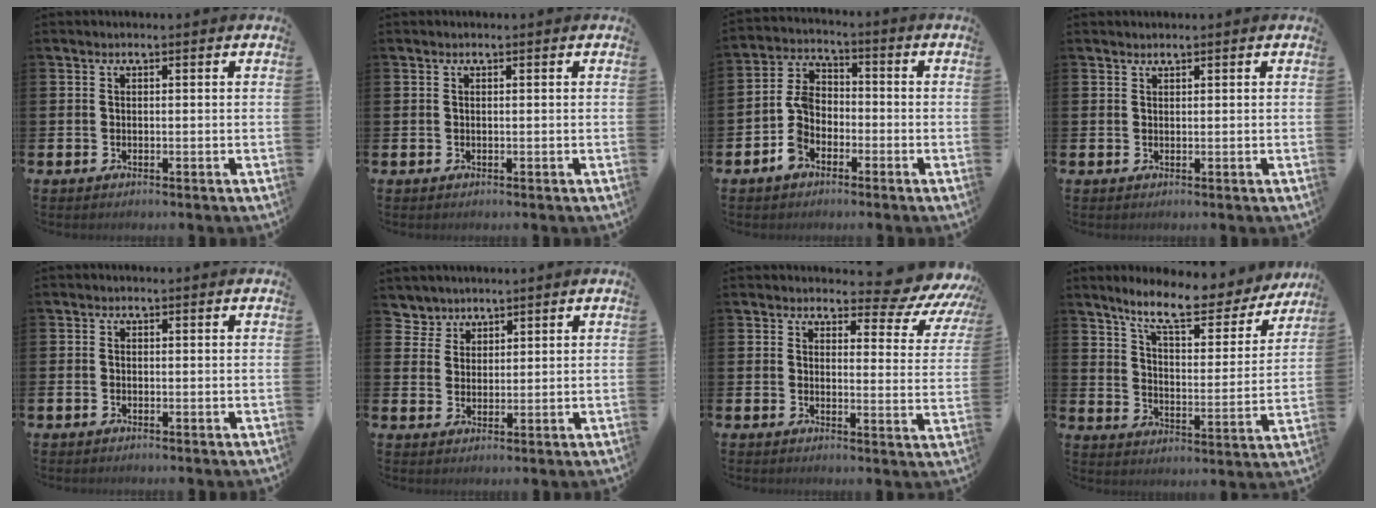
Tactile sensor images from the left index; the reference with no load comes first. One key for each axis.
{"total": 0.0}
{"total": 5.9, "fx": -2.5, "fy": 4.0, "fz": 3.4, "tx": -0.084, "ty": 0.010, "tz": -0.054}
{"total": 0.9, "fx": 0.9, "fy": 0.2, "fz": 0.0, "tx": 0.014, "ty": -0.004, "tz": 0.014}
{"total": 0.6, "fx": -0.3, "fy": 0.5, "fz": 0.3, "tx": -0.002, "ty": 0.001, "tz": -0.009}
{"total": 2.7, "fx": 2.4, "fy": 1.3, "fz": -0.1, "tx": 0.009, "ty": -0.008, "tz": 0.045}
{"total": 5.3, "fx": 4.7, "fy": 1.9, "fz": 1.7, "tx": -0.017, "ty": -0.045, "tz": 0.071}
{"total": 10.1, "fx": 8.9, "fy": 2.1, "fz": 4.3, "tx": -0.108, "ty": -0.054, "tz": 0.151}